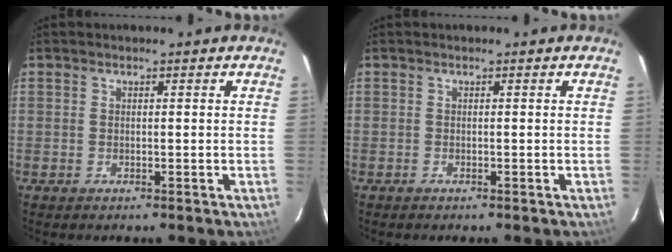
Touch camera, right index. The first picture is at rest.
{"total": 0.0}